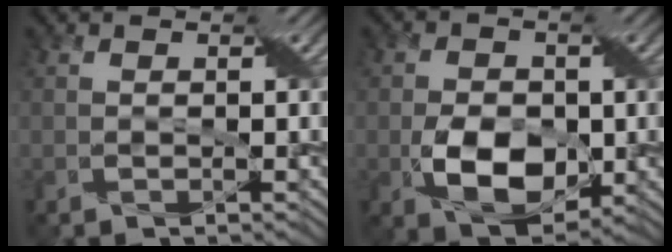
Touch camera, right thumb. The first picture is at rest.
{"total": 7.7, "force": [-1.6, 5.1, 5.6], "torque": [-0.109, -0.011, -0.027]}